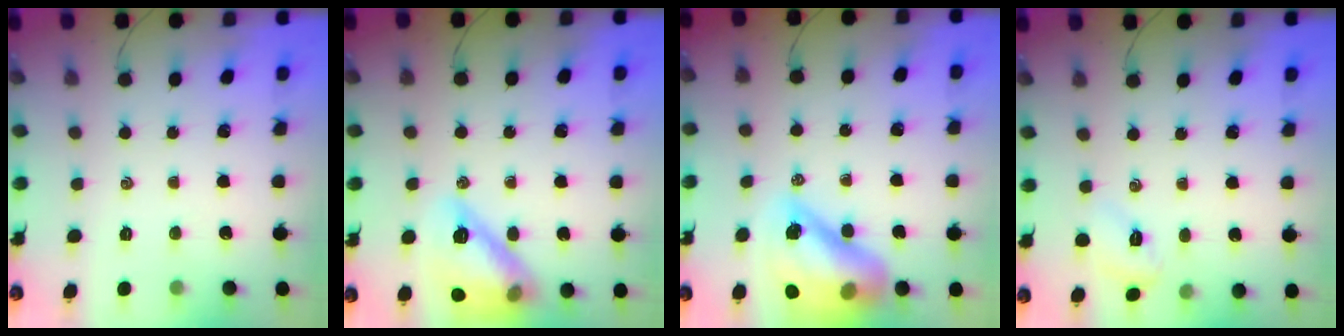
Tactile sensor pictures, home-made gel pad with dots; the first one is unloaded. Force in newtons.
{"total": 16.9, "press": 16.7, "slide": 2.4}
{"total": 18.3, "press": 17.6, "slide": 4.9}
{"total": 3.4, "press": 3.3, "slide": 0.9}